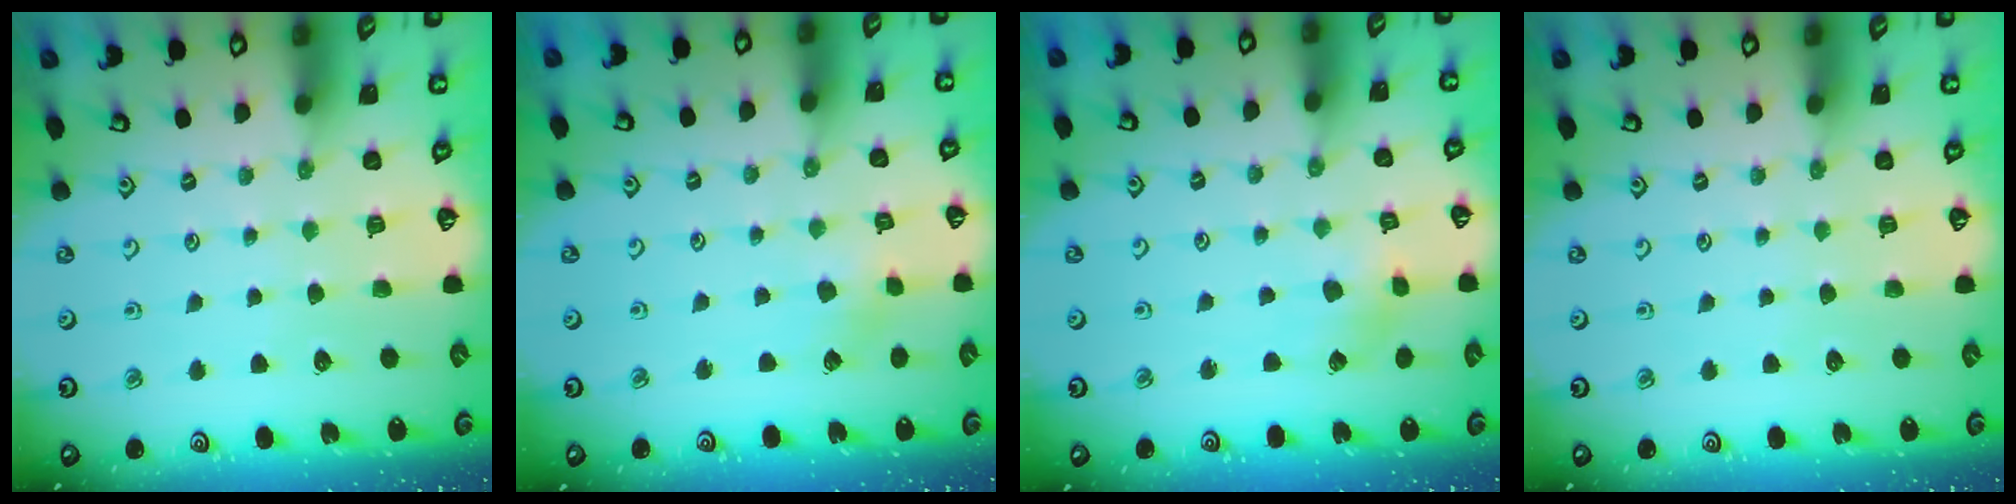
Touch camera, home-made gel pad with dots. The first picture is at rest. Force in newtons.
{"total": 2.9, "press": 2.9, "slide": 0.7}
{"total": 2.2, "press": 2.2, "slide": 0.4}
{"total": 0.0}